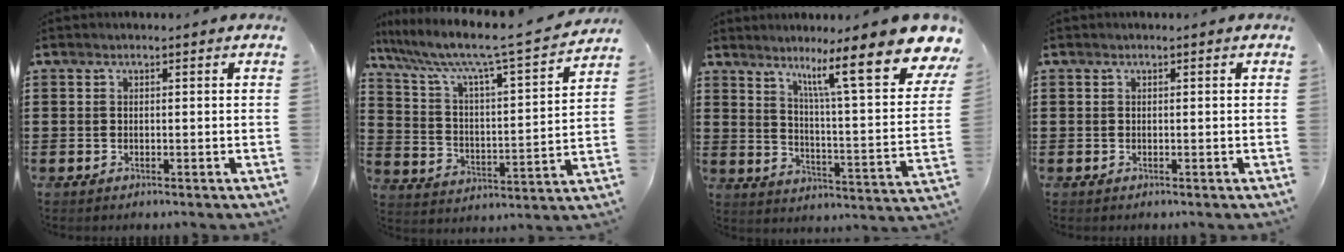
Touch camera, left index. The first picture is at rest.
{"total": 7.6, "force": [6.5, 0.2, 4.0], "torque": [-0.109, -0.054, 0.100]}
{"total": 14.6, "force": [10.2, 1.3, 10.3], "torque": [-0.178, -0.060, 0.155]}
{"total": 0.0}